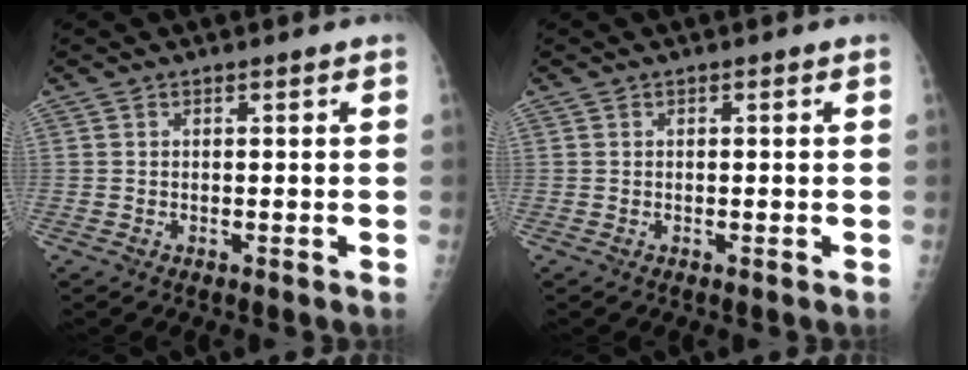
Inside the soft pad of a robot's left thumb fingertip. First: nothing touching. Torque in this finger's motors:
{"motor_torque": [0.01, 0.03, -0.08, -0.07, 0.00]}